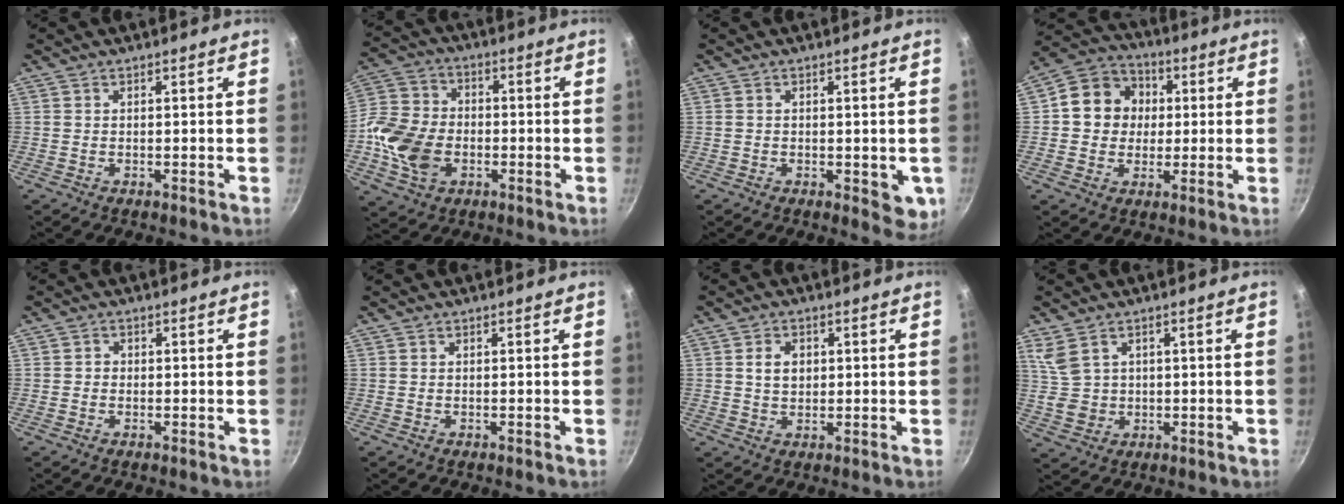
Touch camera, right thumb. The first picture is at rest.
{"total": 14.0, "force": [-3.1, 10.2, 9.0], "torque": [-0.166, 0.021, -0.068]}
{"total": 5.3, "force": [-0.9, 2.9, 4.4], "torque": [-0.043, -0.006, -0.008]}
{"total": 11.4, "force": [1.4, 10.1, 5.0], "torque": [-0.051, 0.014, 0.007]}
{"total": 1.2, "force": [-0.2, 1.1, 0.3], "torque": [-0.002, 0.003, -0.006]}
{"total": 0.0}
{"total": 4.1, "force": [0.8, 3.2, 2.5], "torque": [-0.027, 0.001, 0.014]}
{"total": 5.7, "force": [1.9, 4.6, 2.8], "torque": [-0.035, -0.009, 0.050]}